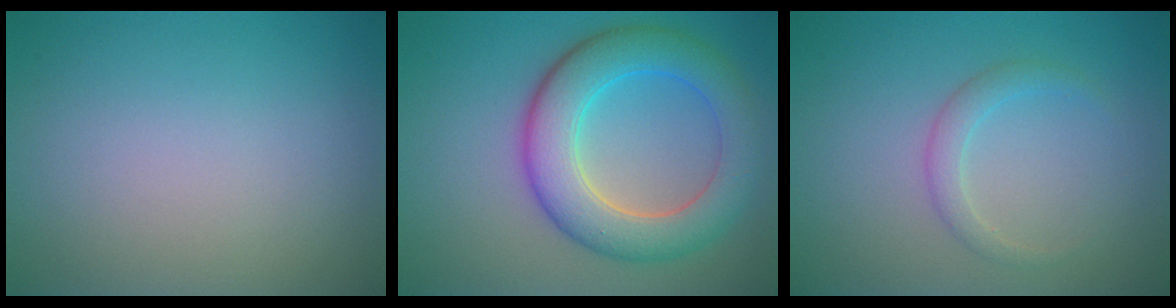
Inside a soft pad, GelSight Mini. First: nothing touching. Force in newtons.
{"total": 7.3, "press": 7.3, "slide": 0.1}
{"total": 1.6, "press": 1.6, "slide": 0.1}